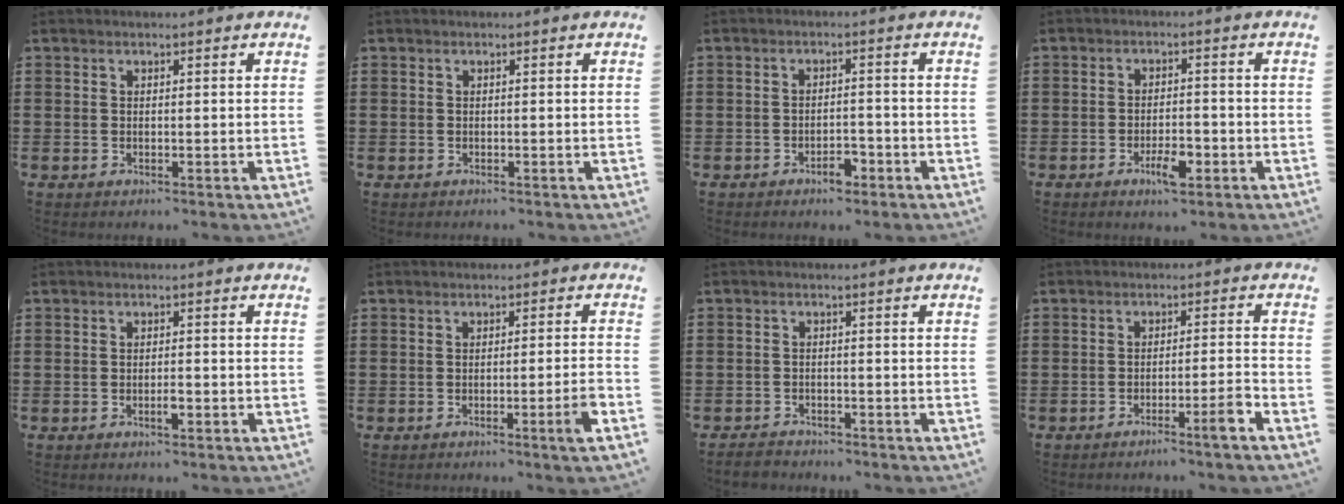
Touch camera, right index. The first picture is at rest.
{"total": 0.0}
{"total": 3.1, "force": [-2.2, 1.2, 1.8], "torque": [-0.031, 0.004, -0.042]}
{"total": 4.5, "force": [-2.2, 1.5, 3.5], "torque": [-0.063, 0.003, -0.040]}
{"total": 1.8, "force": [-0.8, 0.5, 1.6], "torque": [-0.029, -0.002, -0.013]}
{"total": 3.8, "force": [-1.5, -0.4, 3.4], "torque": [-0.054, -0.016, -0.025]}
{"total": 1.8, "force": [-1.7, 0.3, 0.0], "torque": [-0.006, 0.000, -0.038]}
{"total": 4.1, "force": [-2.6, -0.5, 3.1], "torque": [-0.049, -0.009, -0.046]}